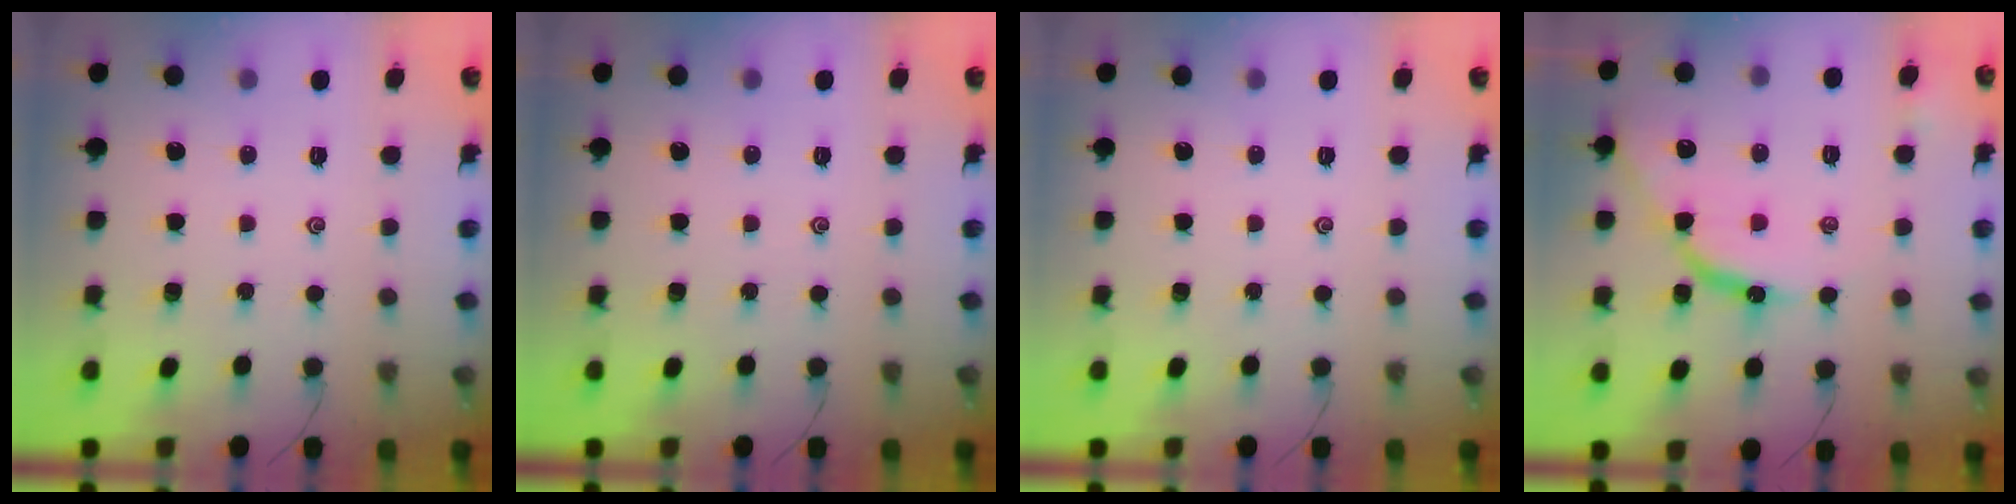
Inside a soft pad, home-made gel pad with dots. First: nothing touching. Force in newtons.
{"total": 0.0}
{"total": 0.0}
{"total": 9.9, "press": 9.9, "slide": 1.0}